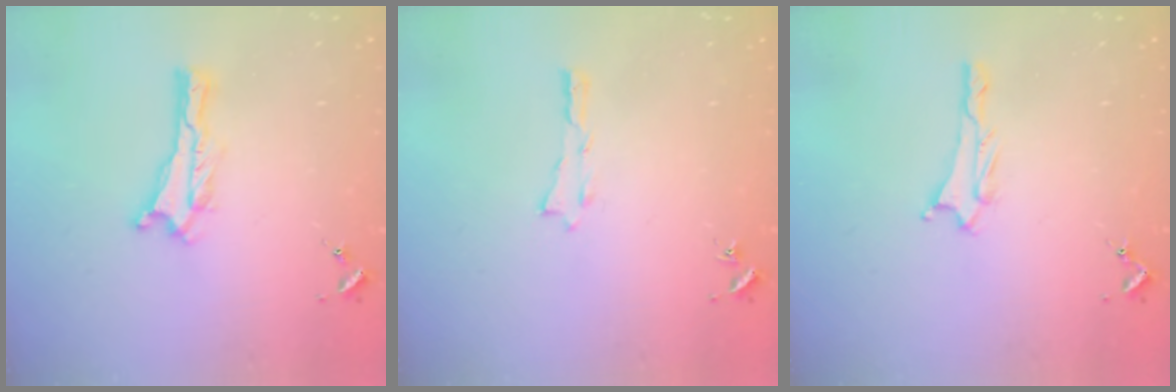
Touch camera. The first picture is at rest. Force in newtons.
{"total": 0.0}
{"total": 0.8, "press": 0.8, "slide": 0.1}